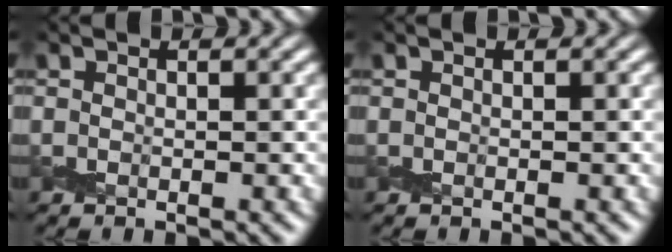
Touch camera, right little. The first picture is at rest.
{"total": 0.0}